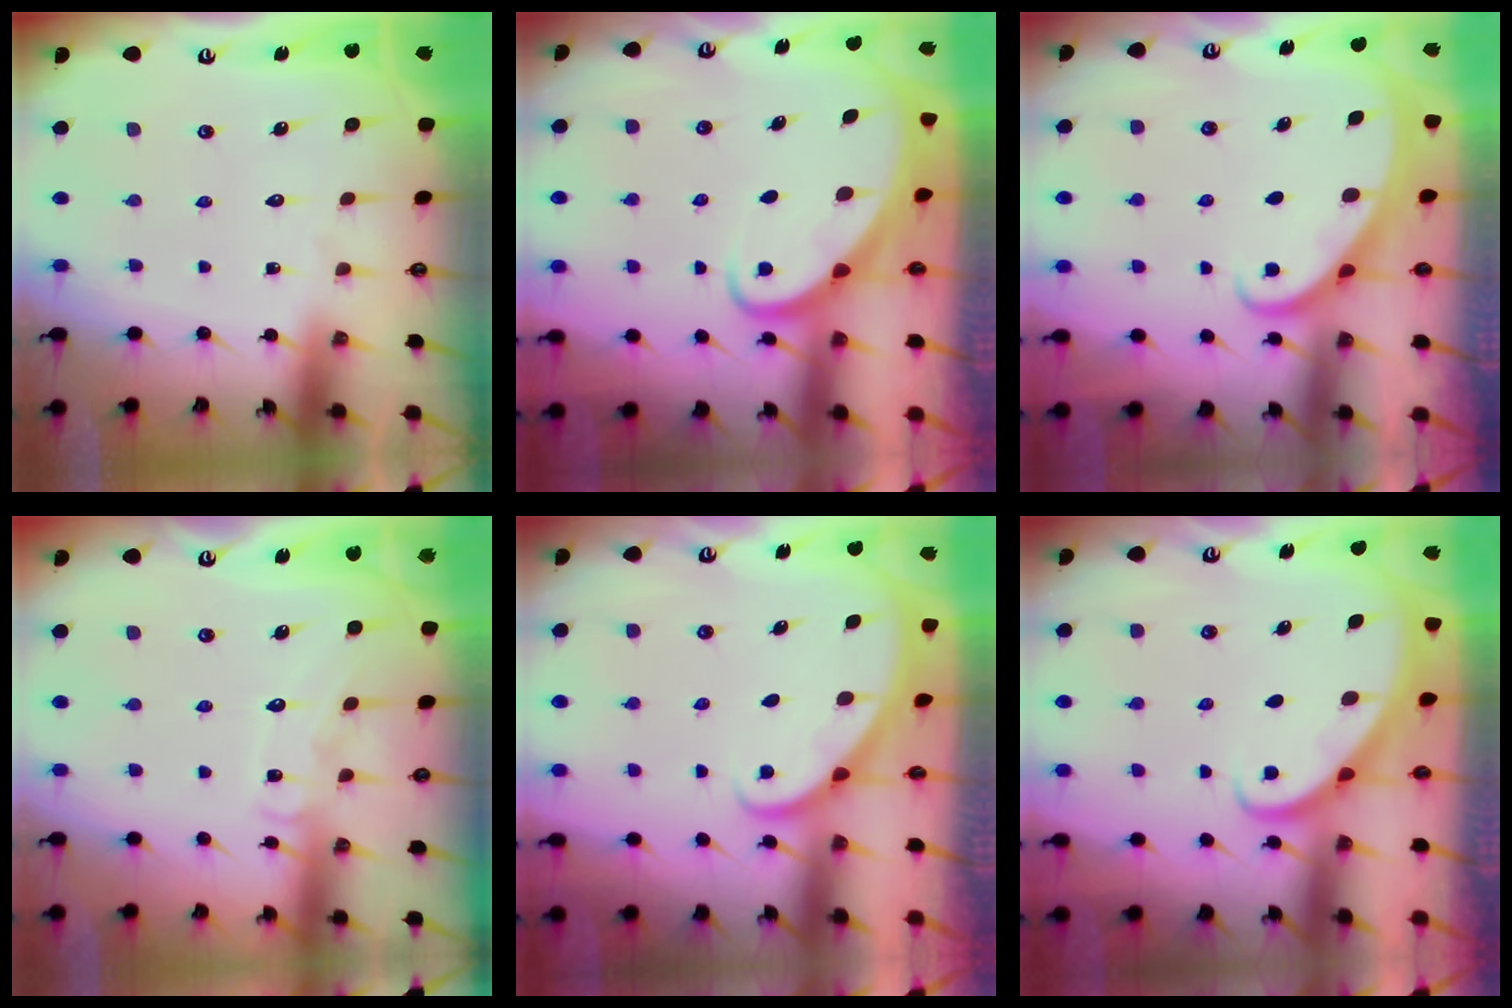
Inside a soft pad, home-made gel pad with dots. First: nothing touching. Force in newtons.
{"total": 2.8, "press": 2.8, "slide": 0.4}
{"total": 2.2, "press": 2.2, "slide": 0.2}
{"total": 8.4, "press": 8.4, "slide": 0.7}
{"total": 2.0, "press": 2.0, "slide": 0.1}
{"total": 2.7, "press": 2.7, "slide": 0.2}